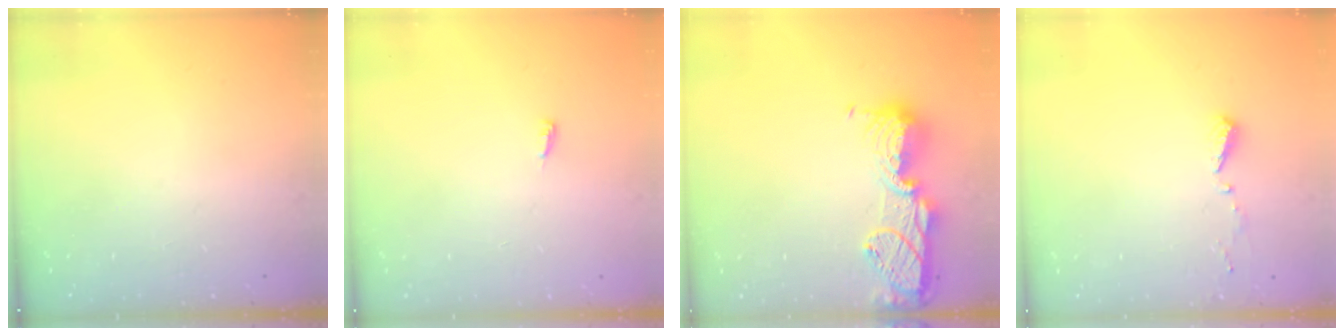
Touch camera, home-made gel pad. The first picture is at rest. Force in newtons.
{"total": 3.4, "press": 3.3, "slide": 0.7}
{"total": 16.3, "press": 15.3, "slide": 5.7}
{"total": 4.0, "press": 4.0, "slide": 0.4}